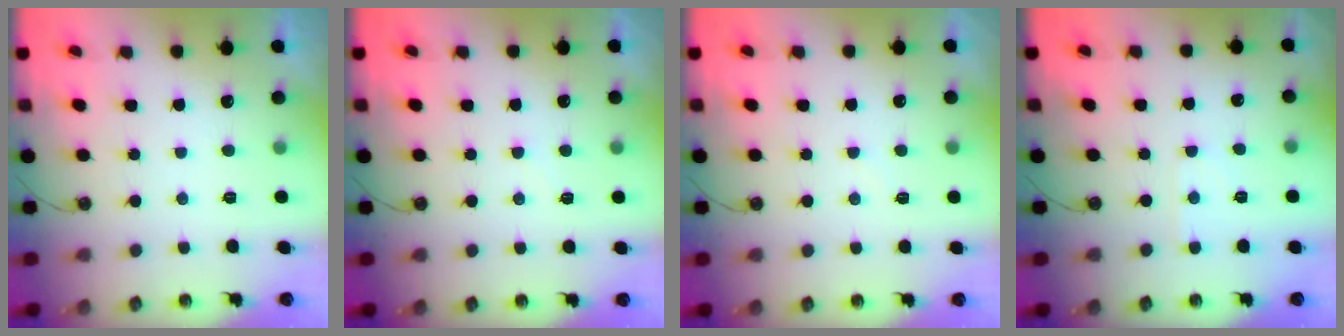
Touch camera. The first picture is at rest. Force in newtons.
{"total": 3.7, "press": 3.6, "slide": 0.4}
{"total": 4.9, "press": 4.9, "slide": 0.5}
{"total": 2.5, "press": 2.5, "slide": 0.4}